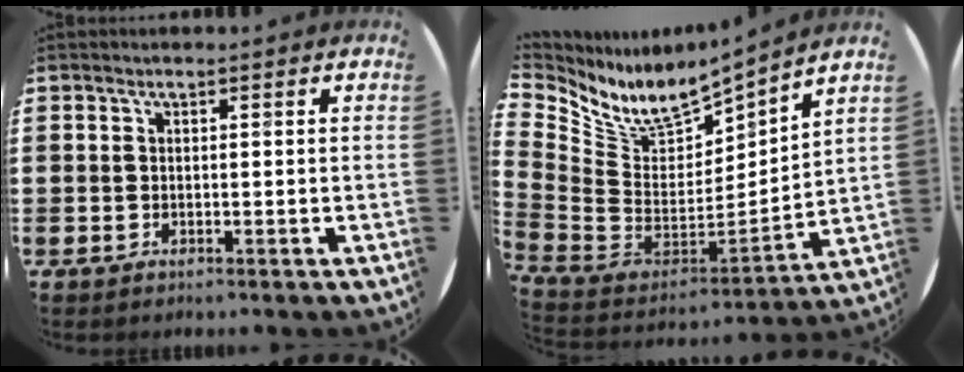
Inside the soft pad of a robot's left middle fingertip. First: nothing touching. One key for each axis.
{"total": 8.2, "fx": 6.9, "fy": 2.8, "fz": 3.3, "tx": -0.104, "ty": -0.057, "tz": 0.122}